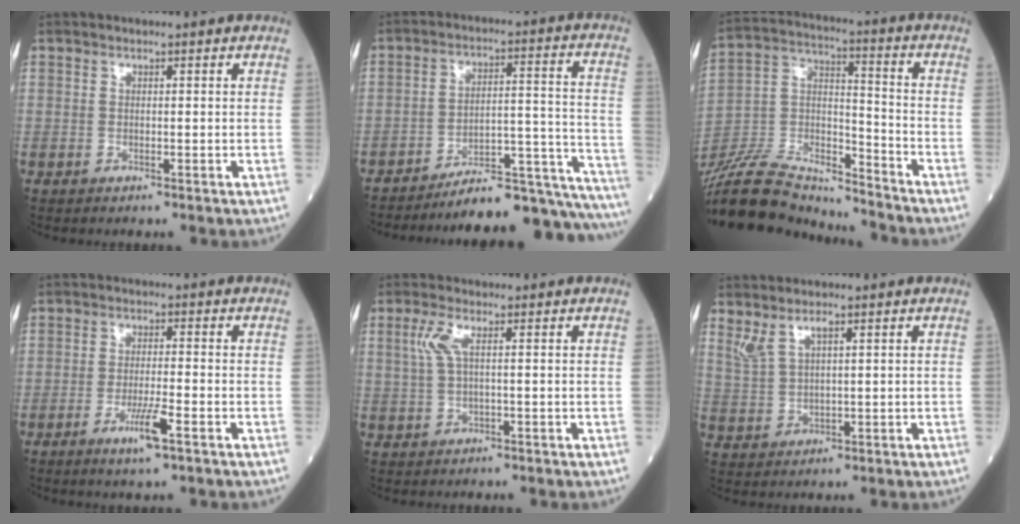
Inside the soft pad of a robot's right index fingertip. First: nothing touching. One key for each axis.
{"total": 22.1, "fx": -21.1, "fy": 0.6, "fz": 6.6, "tx": -0.028, "ty": 0.028, "tz": -0.287}
{"total": 20.5, "fx": -19.3, "fy": 3.2, "fz": 6.0, "tx": -0.146, "ty": 0.010, "tz": -0.342}
{"total": 4.8, "fx": -2.5, "fy": 0.1, "fz": 4.1, "tx": -0.079, "ty": -0.008, "tz": -0.046}
{"total": 2.9, "fx": 0.8, "fy": 0.6, "fz": 2.7, "tx": -0.069, "ty": 0.014, "tz": 0.020}
{"total": 3.4, "fx": 2.3, "fy": 0.9, "fz": 2.4, "tx": -0.062, "ty": 0.009, "tz": 0.058}